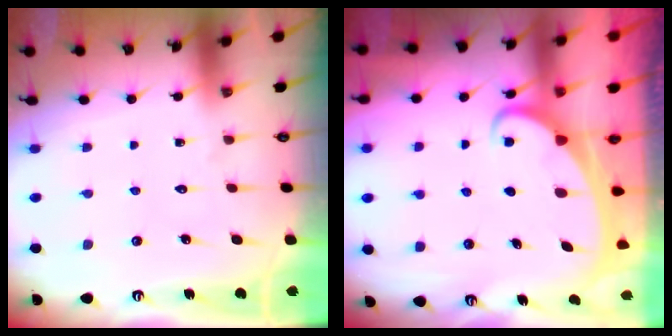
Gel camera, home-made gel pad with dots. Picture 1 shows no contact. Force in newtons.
{"total": 2.2, "press": 2.1, "slide": 0.2}